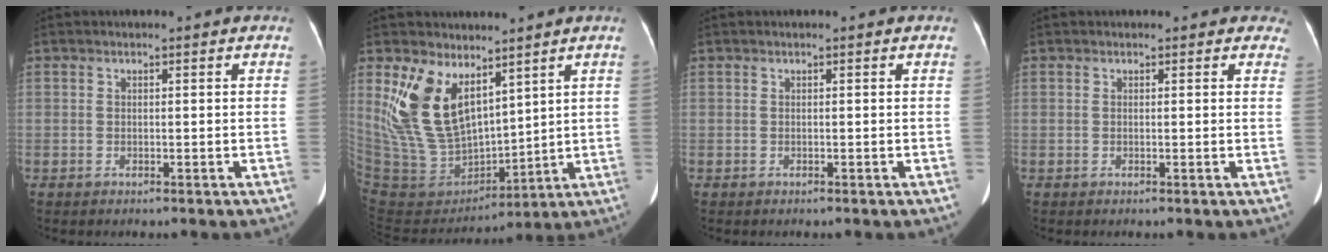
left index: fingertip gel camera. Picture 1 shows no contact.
{"total": 14.2, "force": [7.8, 7.9, 8.9], "torque": [-0.200, 0.002, 0.172]}
{"total": 0.0}
{"total": 2.6, "force": [2.2, 1.3, 0.5], "torque": [0.014, -0.002, 0.004]}